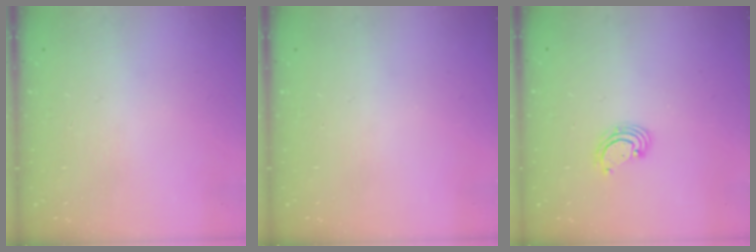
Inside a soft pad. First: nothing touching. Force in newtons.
{"total": 0.0}
{"total": 2.6, "press": 2.6, "slide": 0.2}